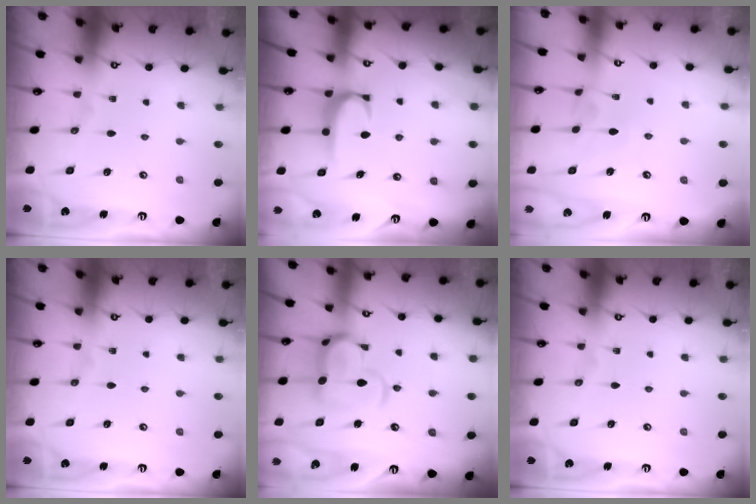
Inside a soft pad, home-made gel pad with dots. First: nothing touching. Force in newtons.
{"total": 1.8, "press": 1.7, "slide": 0.4}
{"total": 2.8, "press": 2.8, "slide": 0.3}
{"total": 0.0}
{"total": 7.5, "press": 7.4, "slide": 1.3}
{"total": 0.0}